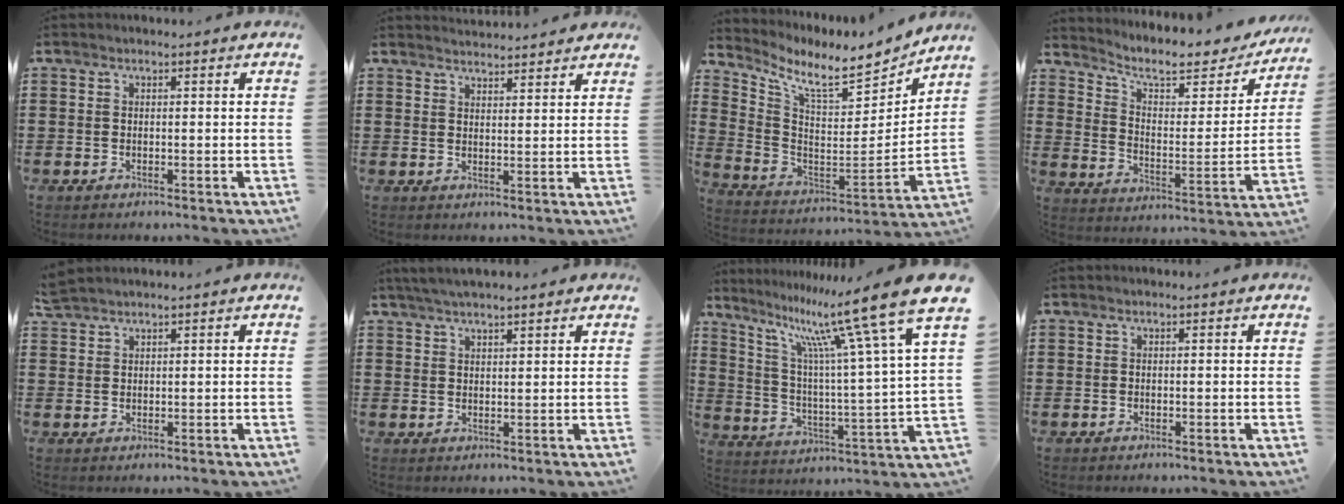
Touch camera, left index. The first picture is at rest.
{"total": 2.6, "force": [2.6, -0.1, -0.1], "torque": [-0.006, -0.008, 0.049]}
{"total": 8.9, "force": [7.8, 1.3, 4.1], "torque": [-0.104, -0.064, 0.124]}
{"total": 6.6, "force": [5.3, 1.7, 3.4], "torque": [-0.084, -0.033, 0.086]}
{"total": 1.9, "force": [1.9, 0.1, 0.4], "torque": [-0.013, 0.002, 0.038]}
{"total": 2.9, "force": [2.7, 0.5, 1.0], "torque": [-0.026, 0.002, 0.051]}
{"total": 15.5, "force": [11.5, 1.4, 10.4], "torque": [-0.205, -0.077, 0.180]}
{"total": 0.0}